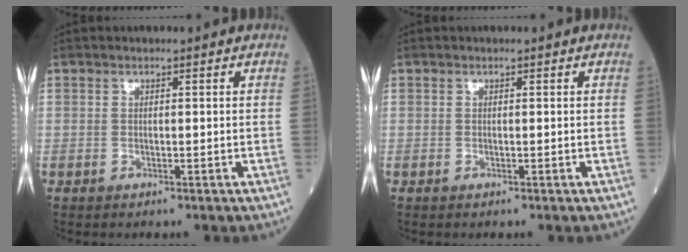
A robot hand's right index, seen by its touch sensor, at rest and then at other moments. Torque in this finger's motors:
{"motor_torque": [0.01, 0.01, 0.00, 0.00]}